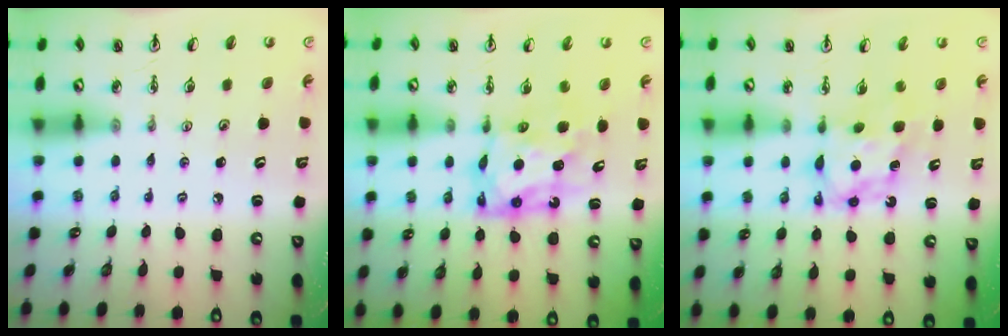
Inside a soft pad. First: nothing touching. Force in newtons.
{"total": 8.6, "press": 8.5, "slide": 0.8}
{"total": 6.9, "press": 6.9, "slide": 0.4}